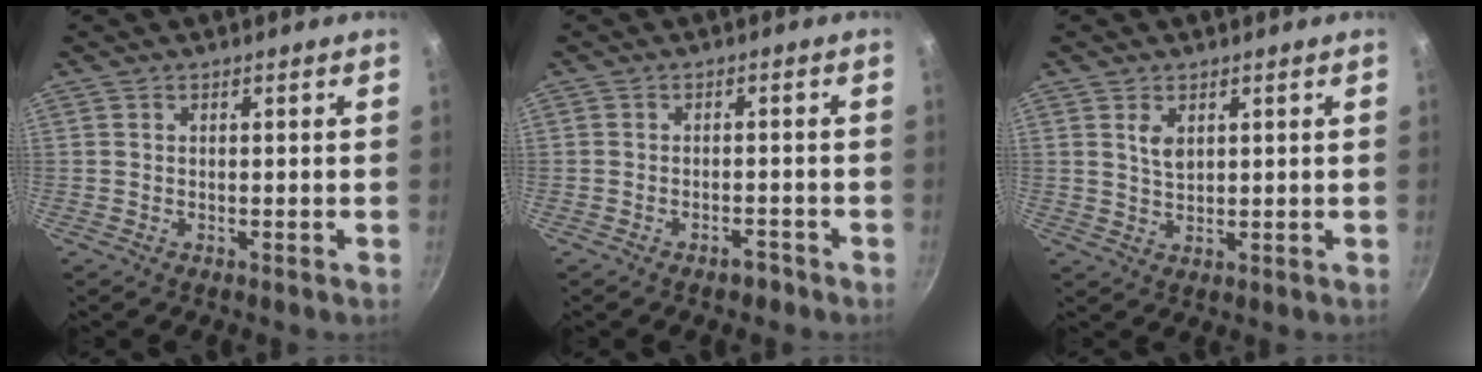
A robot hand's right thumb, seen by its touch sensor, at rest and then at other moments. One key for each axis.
{"total": 2.3, "fx": -1.8, "fy": 1.2, "fz": 1.0, "tx": -0.004, "ty": 0.024, "tz": -0.018}
{"total": 3.3, "fx": 1.3, "fy": 2.0, "fz": 2.3, "tx": -0.037, "ty": -0.009, "tz": 0.026}